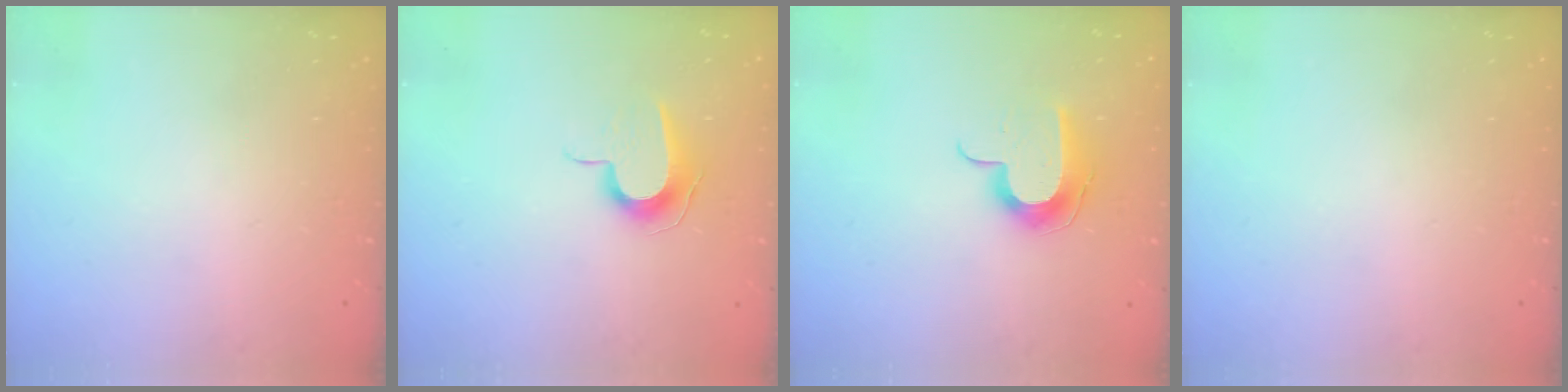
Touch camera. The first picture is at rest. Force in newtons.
{"total": 9.4, "press": 9.4, "slide": 0.5}
{"total": 10.3, "press": 10.2, "slide": 1.0}
{"total": 0.0}